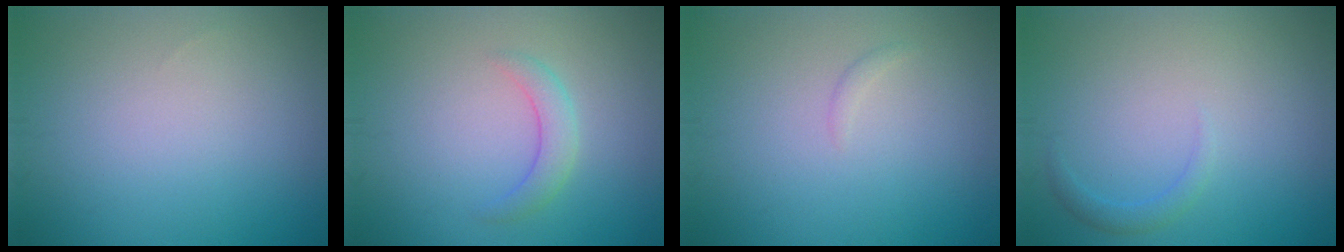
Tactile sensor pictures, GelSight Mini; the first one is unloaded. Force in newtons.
{"total": 2.0, "press": 2.0, "slide": 0.0}
{"total": 0.5, "press": 0.5, "slide": 0.1}
{"total": 1.1, "press": 1.1, "slide": 0.0}